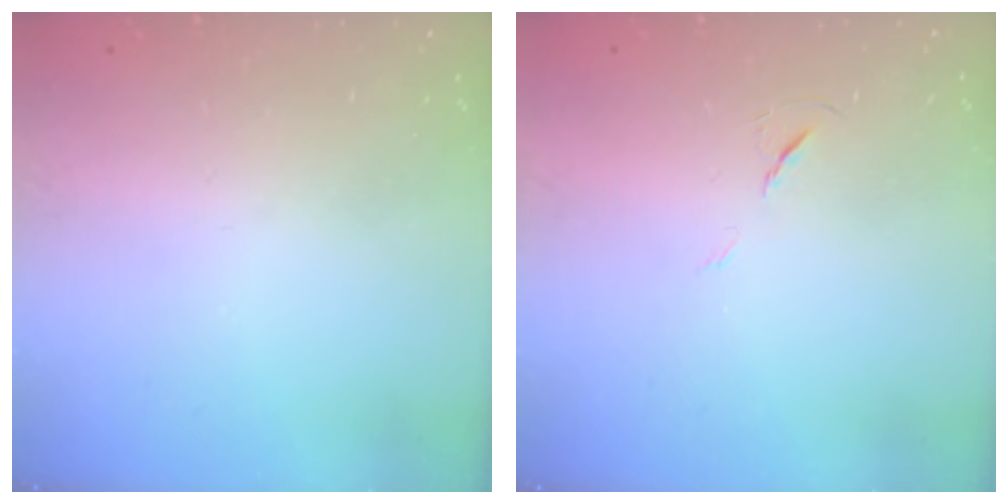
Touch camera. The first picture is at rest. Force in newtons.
{"total": 5.1, "press": 4.7, "slide": 2.1}